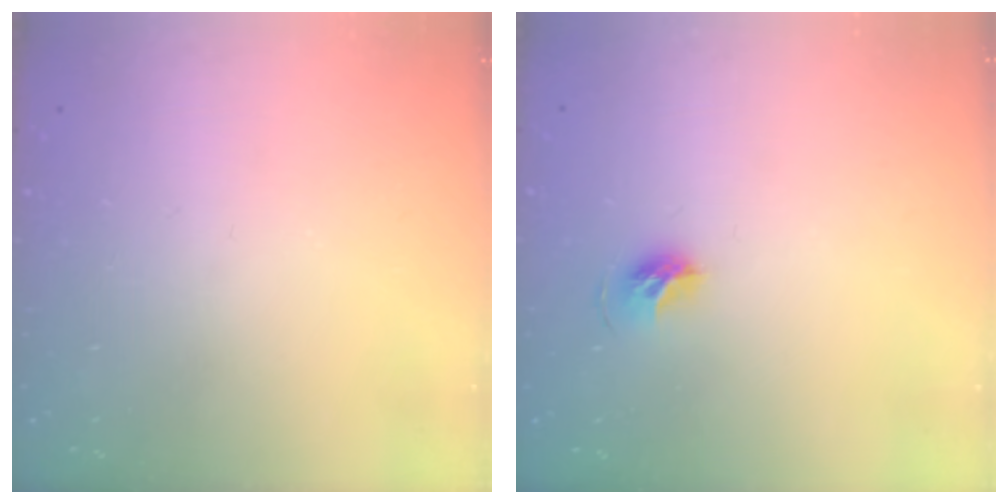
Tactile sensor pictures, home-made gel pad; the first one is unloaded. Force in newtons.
{"total": 6.7, "press": 6.7, "slide": 0.9}